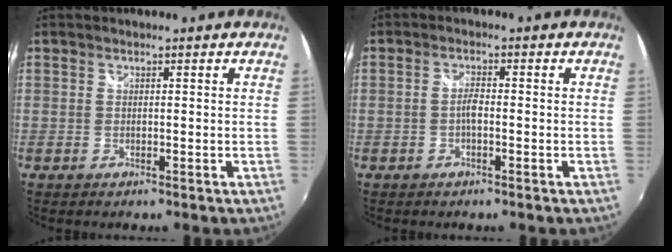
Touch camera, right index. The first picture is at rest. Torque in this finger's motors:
{"motor_torque": [0.56, 0.27, 0.17, 0.05]}